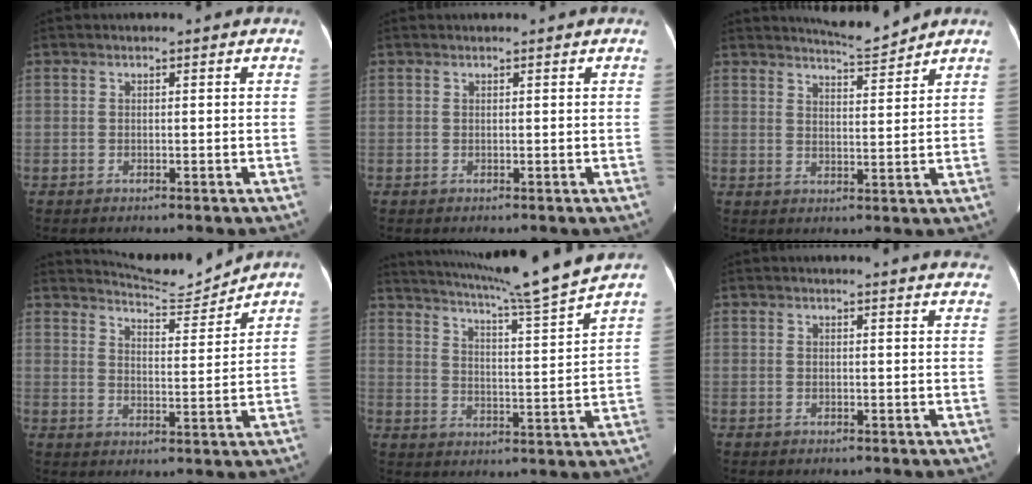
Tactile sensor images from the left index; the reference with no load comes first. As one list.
[{"total": 0.8, "force": [0.8, 0.0, 0.2], "torque": [-0.005, 0.015, 0.015]}, {"total": 5.0, "force": [4.9, -0.5, 0.7], "torque": [-0.020, -0.011, 0.079]}, {"total": 7.4, "force": [7.4, -0.8, -0.3], "torque": [-0.010, -0.014, 0.118]}, {"total": 16.4, "force": [14.7, -2.5, 6.9], "torque": [-0.123, -0.034, 0.209]}, {"total": 11.0, "force": [10.6, 1.1, 2.5], "torque": [-0.010, -0.021, 0.094]}]